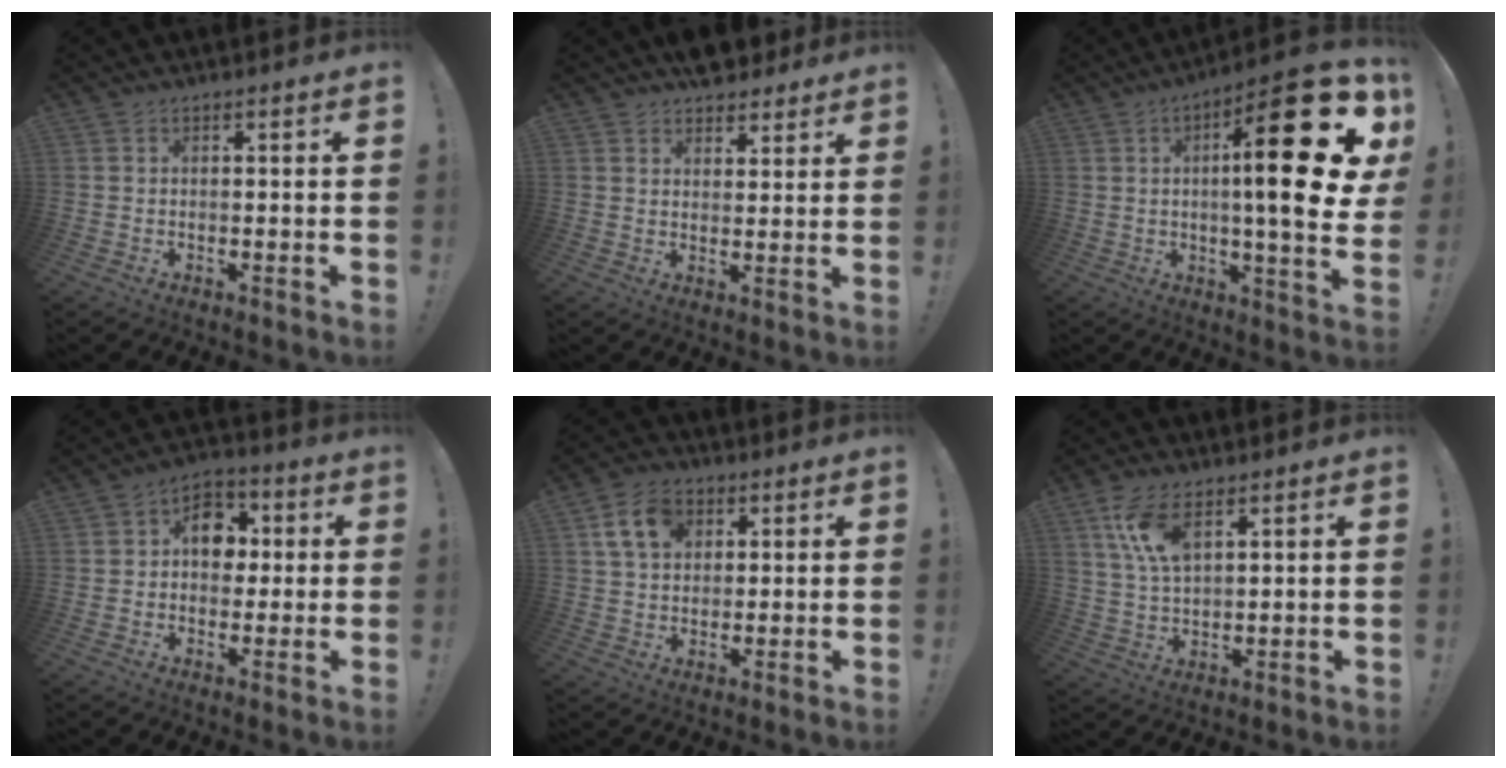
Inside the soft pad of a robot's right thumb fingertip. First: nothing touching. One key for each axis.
{"total": 6.3, "fx": 5.3, "fy": 3.1, "fz": 1.3, "tx": -0.007, "ty": -0.034, "tz": 0.098}
{"total": 27.1, "fx": 4.3, "fy": 6.1, "fz": 26.0, "tx": -0.380, "ty": -0.029, "tz": 0.064}
{"total": 10.5, "fx": 1.0, "fy": 8.3, "fz": 6.3, "tx": -0.082, "ty": 0.015, "tz": 0.021}
{"total": 10.5, "fx": 4.2, "fy": 7.6, "fz": 5.9, "tx": -0.096, "ty": 0.002, "tz": 0.082}
{"total": 9.6, "fx": 5.0, "fy": 4.4, "fz": 7.0, "tx": -0.140, "ty": -0.019, "tz": 0.089}